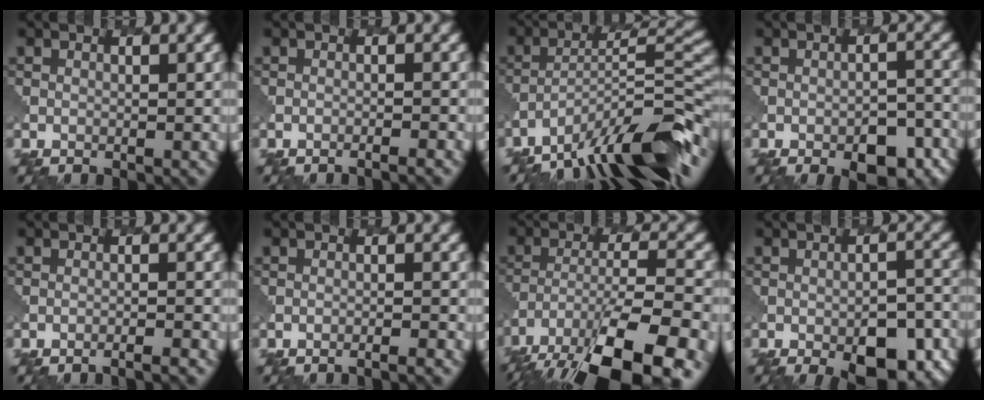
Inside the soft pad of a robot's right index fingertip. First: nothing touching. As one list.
[{"total": 1.6, "force": [-1.4, 0.2, 0.8], "torque": [-0.001, 0.008, -0.029]}, {"total": 11.1, "force": [-7.8, 2.2, 7.7], "torque": [-0.120, 0.011, -0.137]}, {"total": 5.4, "force": [-3.5, 2.2, 3.5], "torque": [-0.049, 0.004, -0.040]}, {"total": 2.6, "force": [-2.4, 0.2, 1.1], "torque": [-0.006, 0.009, -0.042]}, {"total": 2.3, "force": [-2.0, 0.2, 1.0], "torque": [-0.005, 0.009, -0.037]}, {"total": 13.2, "force": [-9.3, 4.2, 8.2], "torque": [-0.150, -0.023, -0.134]}, {"total": 7.0, "force": [-3.9, 2.5, 5.2], "torque": [-0.068, 0.000, -0.050]}]